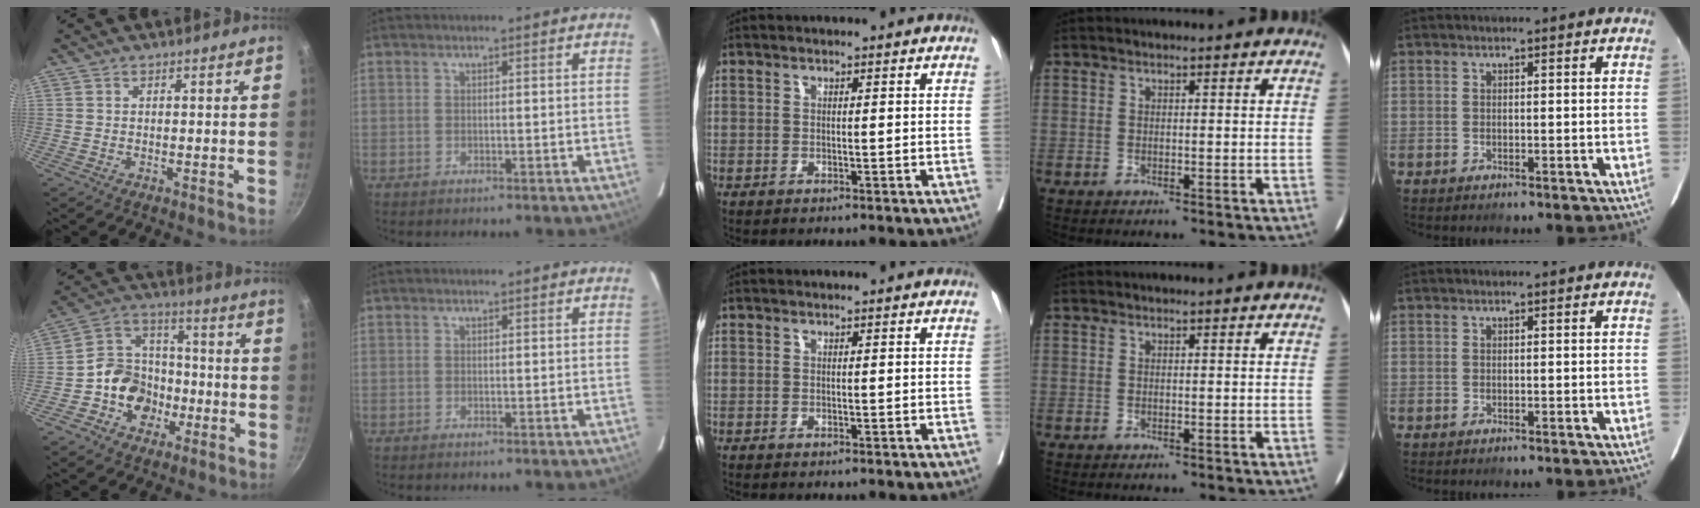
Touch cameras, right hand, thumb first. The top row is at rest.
{"thumb": {"total": 12.4, "force": [-4.0, 10.3, 5.6], "torque": [-0.054, 0.049, -0.076]}}